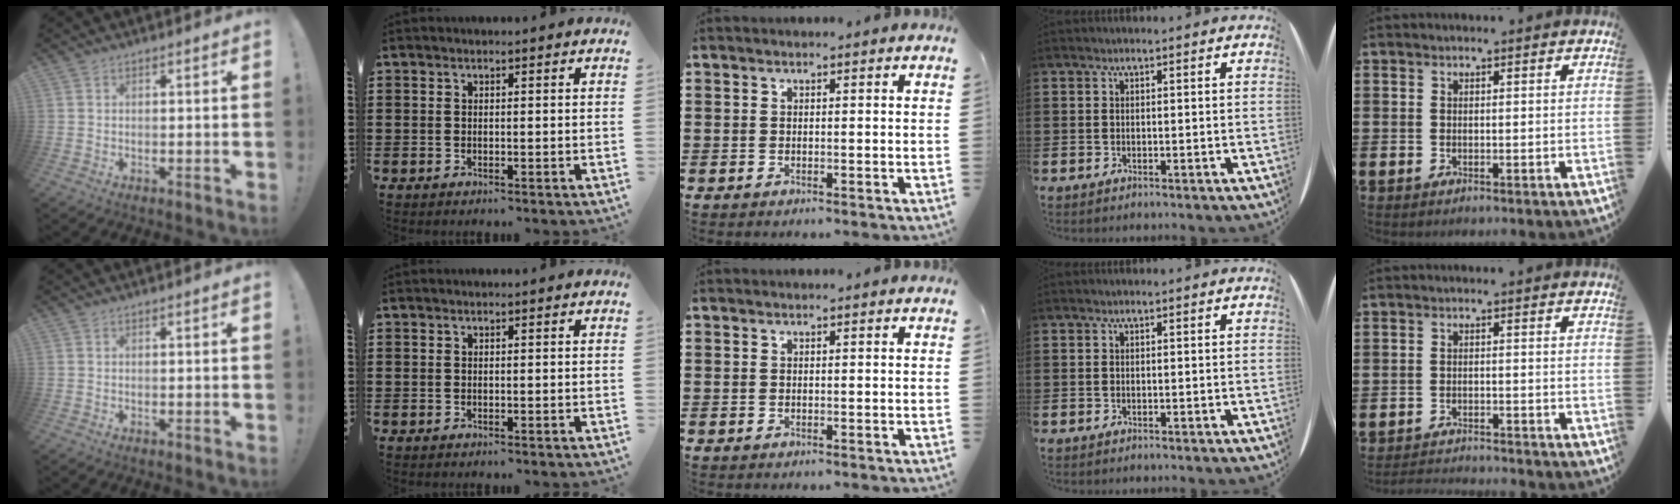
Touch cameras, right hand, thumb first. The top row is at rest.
{"little": {"total": 1.9, "force": [-1.9, -0.1, 0.0], "torque": [-0.003, 0.003, -0.040]}}